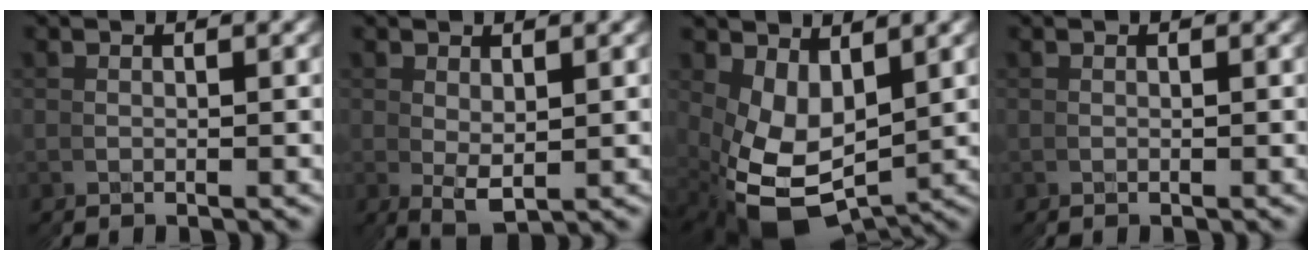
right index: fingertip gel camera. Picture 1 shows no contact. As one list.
[{"total": 2.8, "force": [-0.2, 1.8, 2.2], "torque": [-0.041, -0.015, 0.012]}, {"total": 9.1, "force": [-1.7, 6.9, 5.7], "torque": [-0.139, -0.062, 0.005]}, {"total": 0.0}]